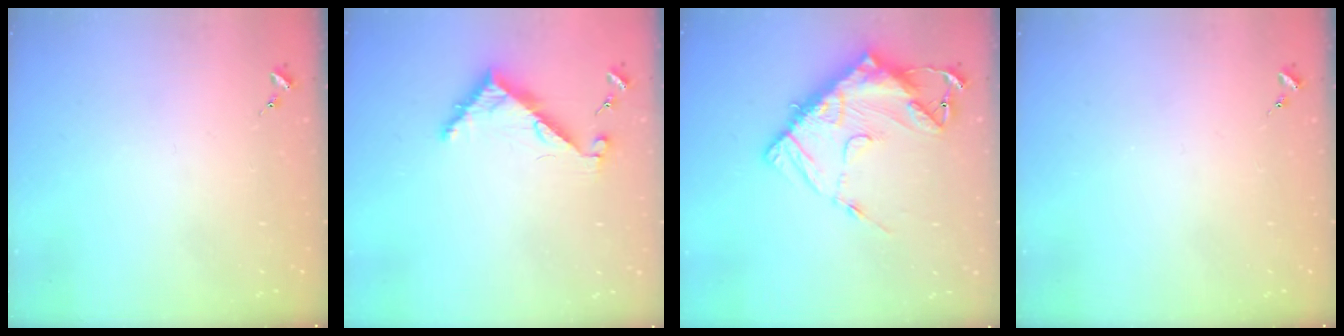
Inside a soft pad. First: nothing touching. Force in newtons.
{"total": 6.3, "press": 6.3, "slide": 0.5}
{"total": 16.9, "press": 16.8, "slide": 1.8}
{"total": 0.0}